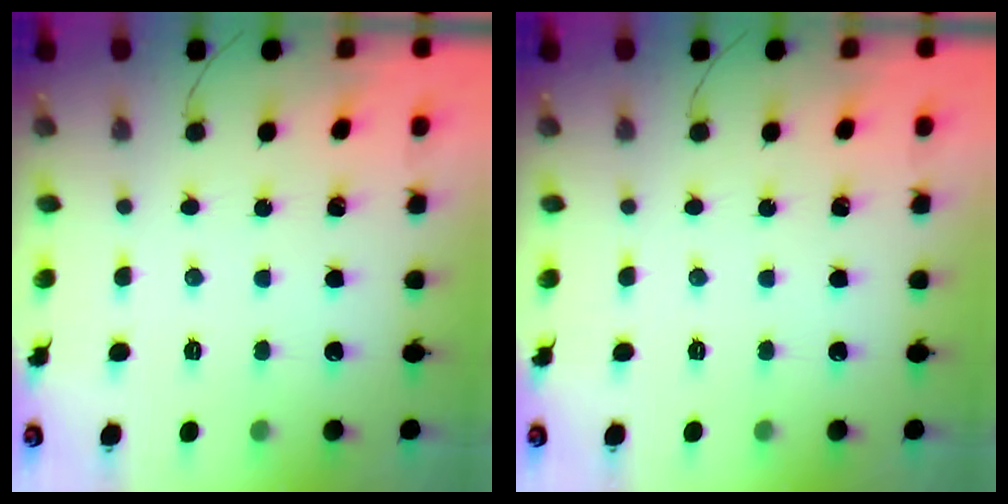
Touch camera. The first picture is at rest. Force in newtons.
{"total": 0.0}